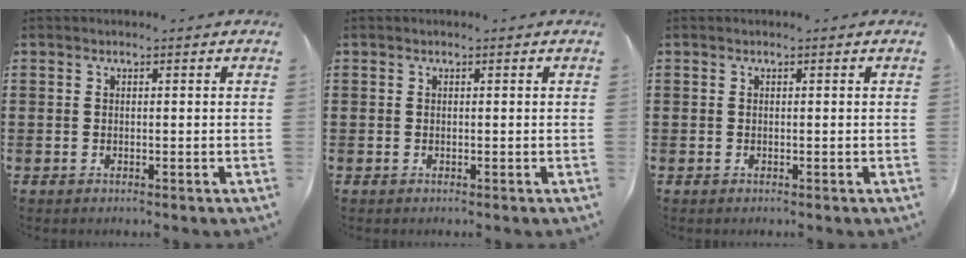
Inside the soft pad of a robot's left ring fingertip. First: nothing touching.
{"total": 0.0}
{"total": 0.0}